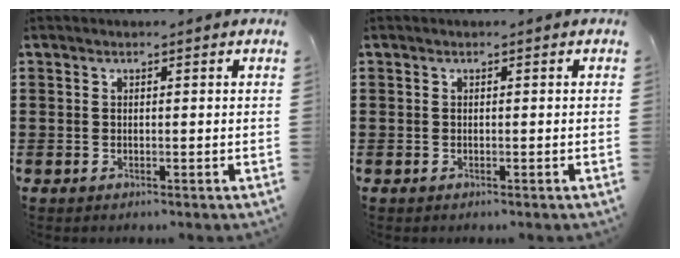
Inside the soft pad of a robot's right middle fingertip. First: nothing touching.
{"total": 0.0}